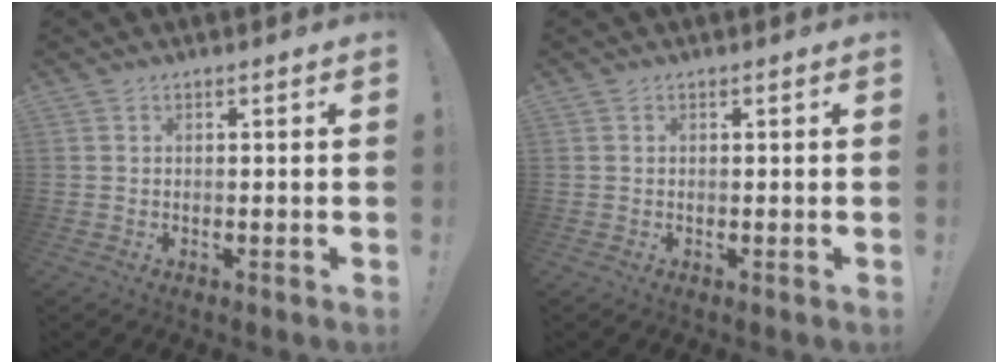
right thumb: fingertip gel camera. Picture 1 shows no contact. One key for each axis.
{"total": 0.0}